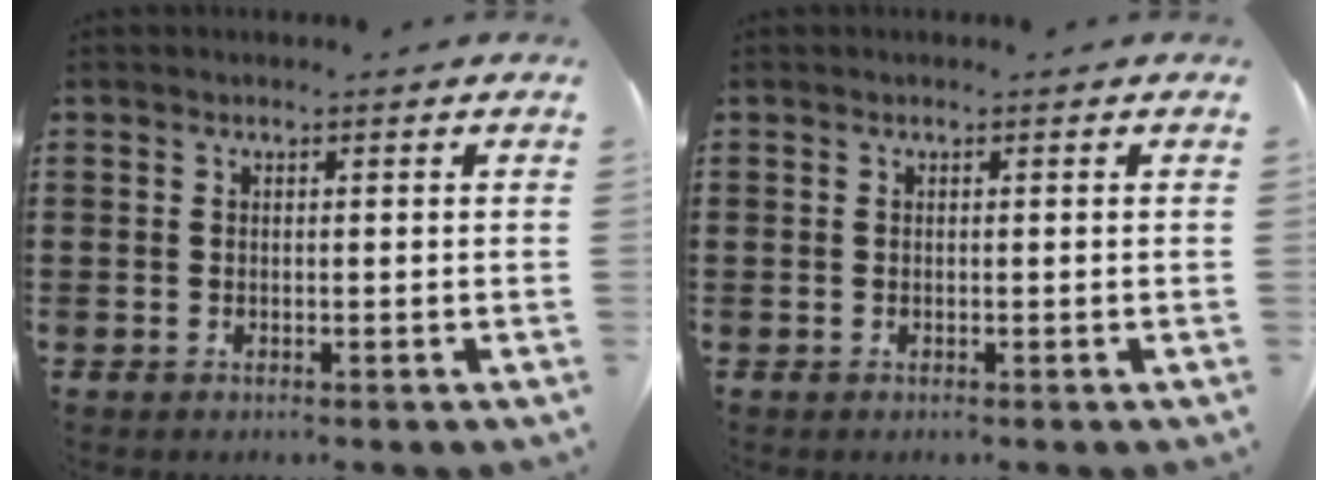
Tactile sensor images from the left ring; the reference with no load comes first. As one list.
[{"total": 0.0}]